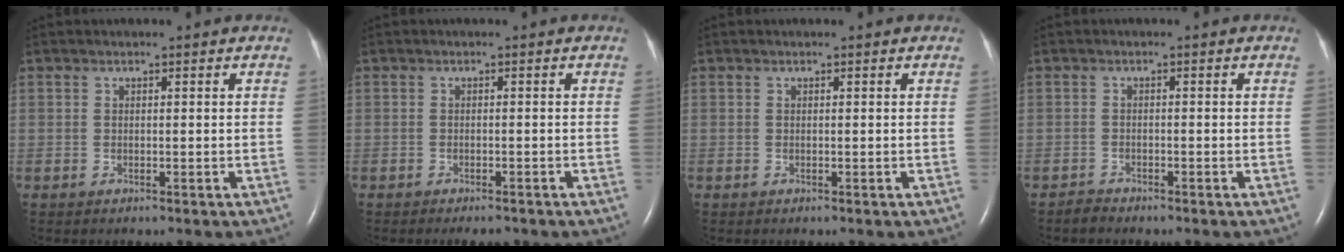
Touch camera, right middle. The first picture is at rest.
{"total": 2.1, "force": [-1.8, 0.6, 1.0], "torque": [-0.014, -0.003, -0.020]}
{"total": 0.0}
{"total": 1.1, "force": [-1.0, 0.2, -0.1], "torque": [-0.001, -0.003, -0.020]}